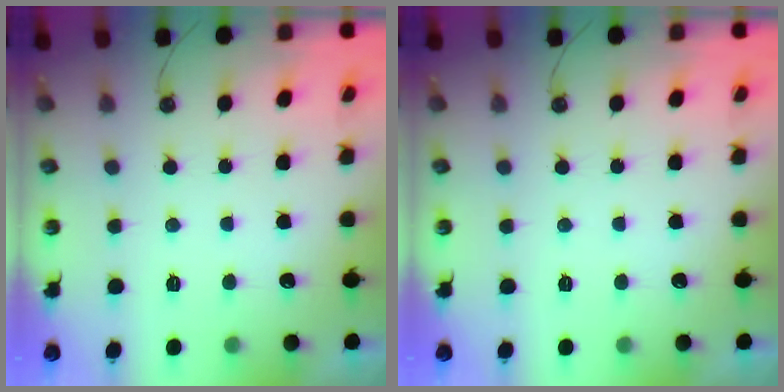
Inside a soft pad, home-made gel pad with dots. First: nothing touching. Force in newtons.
{"total": 0.0}